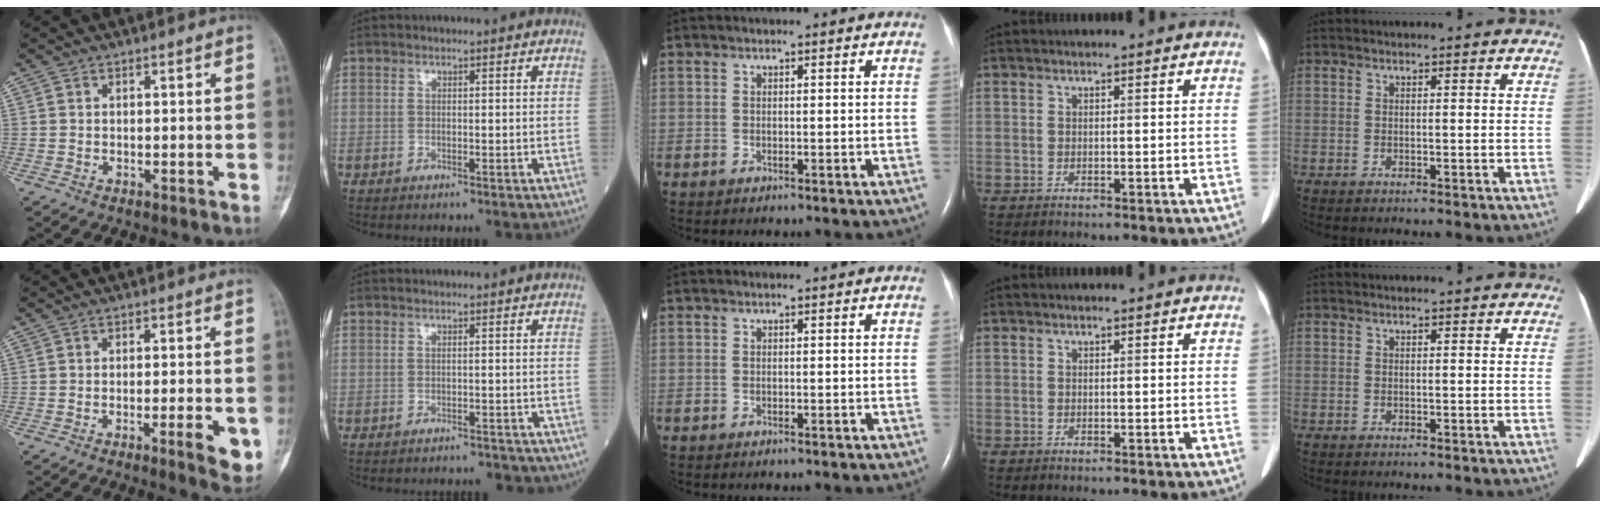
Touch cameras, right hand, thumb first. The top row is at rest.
{"thumb": {"total": 6.3, "force": [-2.2, 1.3, 5.8], "torque": [-0.074, -0.005, -0.028]}, "index": {"total": 3.9, "force": [-3.6, 1.5, 0.5], "torque": [-0.006, 0.000, -0.038]}}